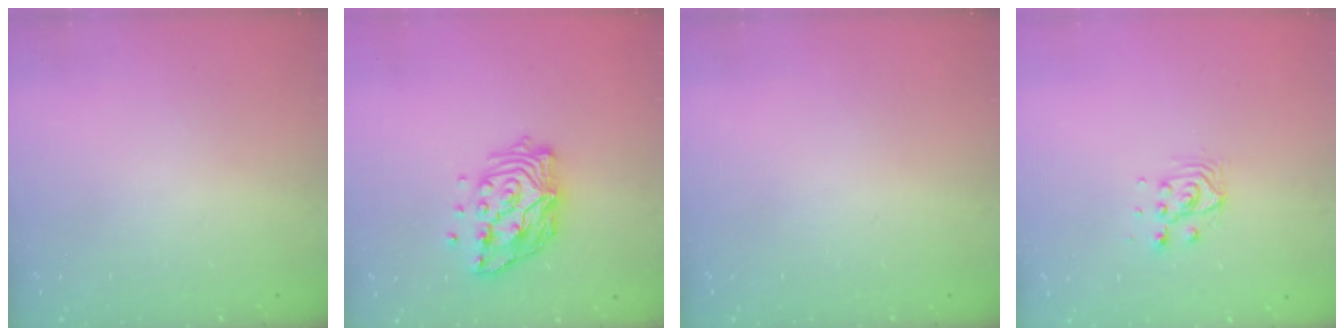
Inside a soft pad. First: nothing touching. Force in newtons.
{"total": 15.1, "press": 15.0, "slide": 1.4}
{"total": 0.0}
{"total": 5.4, "press": 5.4, "slide": 0.1}